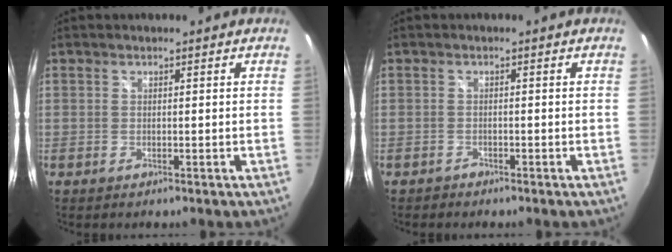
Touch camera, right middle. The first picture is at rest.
{"total": 1.0, "force": [-0.9, 0.5, -0.1], "torque": [-0.003, 0.001, -0.017]}